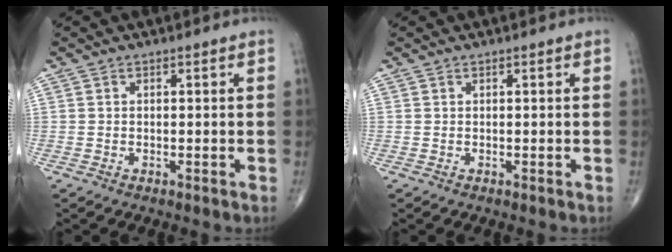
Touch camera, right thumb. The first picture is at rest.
{"total": 0.0}